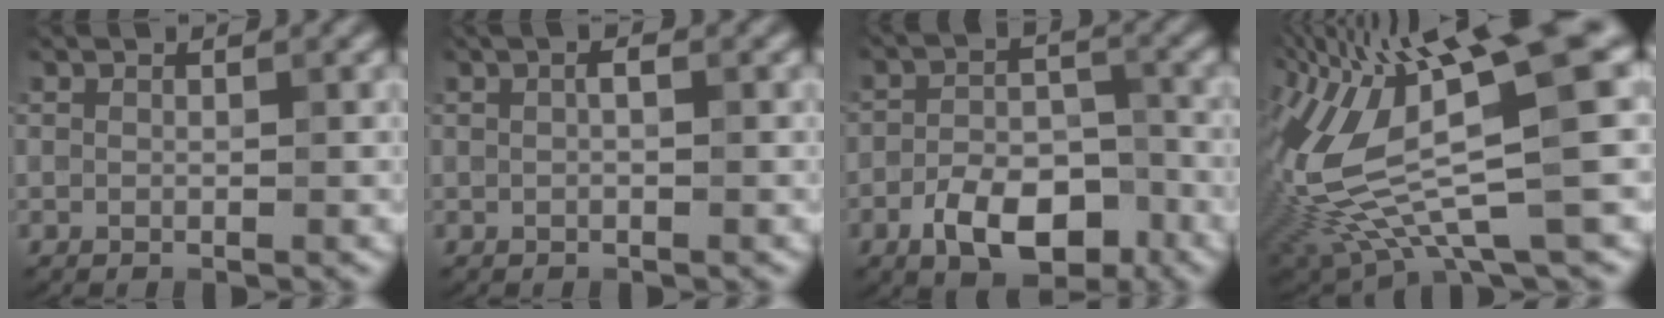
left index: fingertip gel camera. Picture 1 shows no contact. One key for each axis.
{"total": 1.0, "fx": 0.2, "fy": 0.2, "fz": 0.9, "tx": -0.015, "ty": -0.003, "tz": 0.003}
{"total": 6.9, "fx": -3.6, "fy": 3.6, "fz": 4.7, "tx": -0.071, "ty": 0.002, "tz": -0.065}
{"total": 14.4, "fx": 2.1, "fy": 3.6, "fz": 13.8, "tx": -0.273, "ty": -0.003, "tz": 0.052}